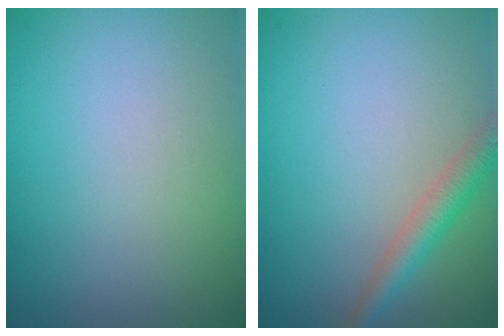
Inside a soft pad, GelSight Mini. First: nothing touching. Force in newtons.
{"total": 2.7, "press": 2.7, "slide": 0.1}